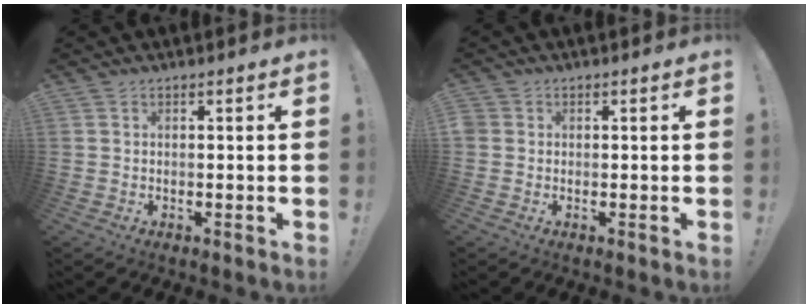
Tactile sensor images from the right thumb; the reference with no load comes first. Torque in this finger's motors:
{"motor_torque": [2.14, 2.19, 0.69, 0.16, 0.61]}